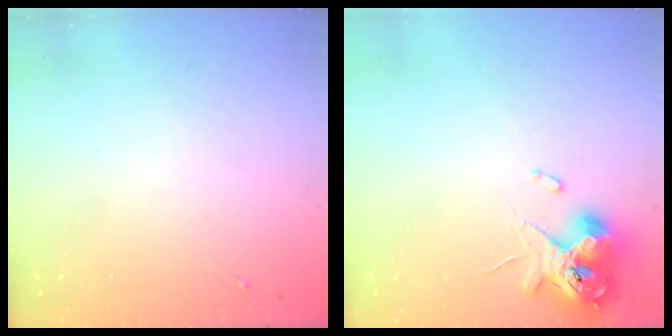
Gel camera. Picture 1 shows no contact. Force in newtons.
{"total": 11.9, "press": 11.7, "slide": 2.1}